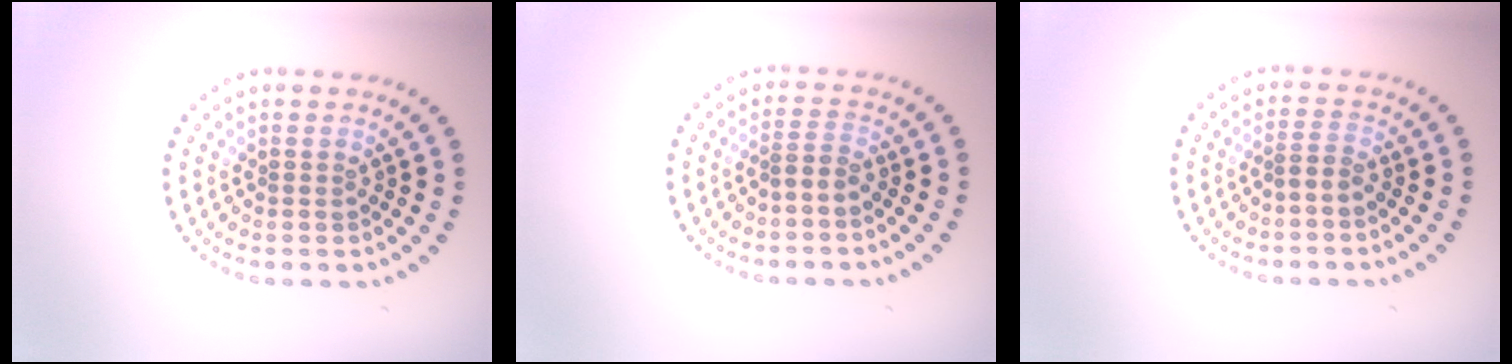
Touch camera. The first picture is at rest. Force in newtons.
{"total": 1.3, "press": 1.0, "slide": 0.8}
{"total": 1.3, "press": 1.0, "slide": 0.8}